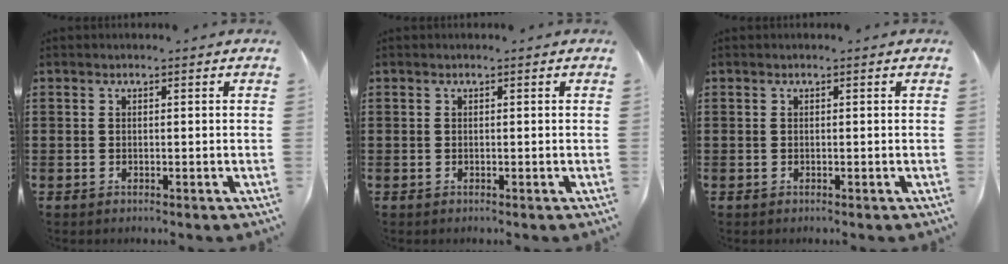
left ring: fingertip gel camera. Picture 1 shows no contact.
{"total": 0.0}
{"total": 0.0}